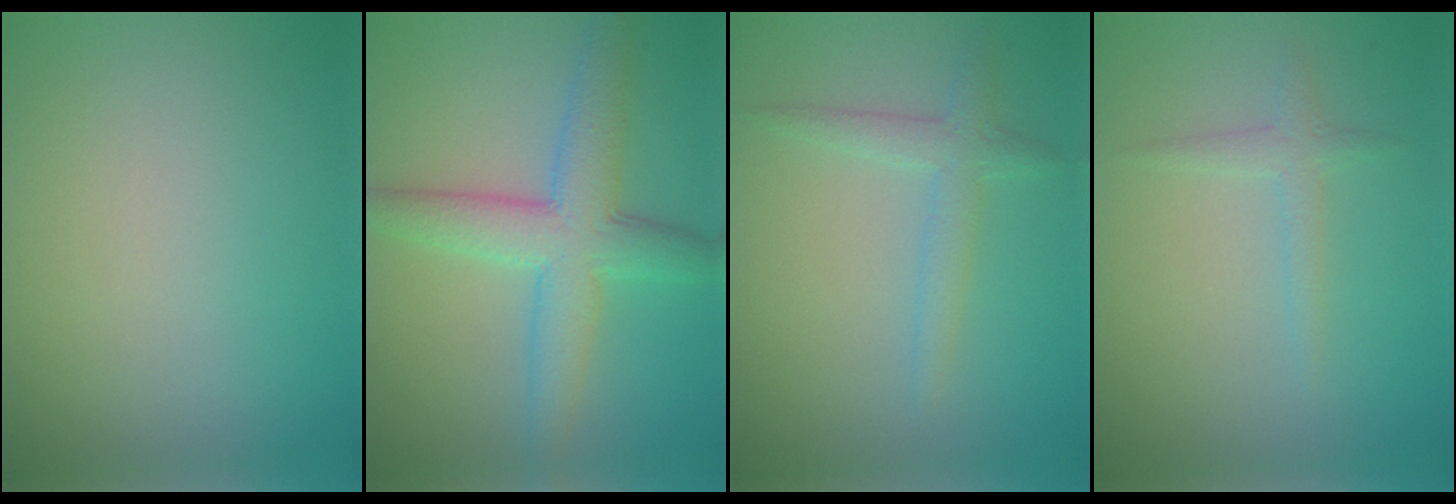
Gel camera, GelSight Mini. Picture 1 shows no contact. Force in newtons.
{"total": 6.0, "press": 6.0, "slide": 0.2}
{"total": 2.3, "press": 2.3, "slide": 0.1}
{"total": 1.5, "press": 1.4, "slide": 0.2}